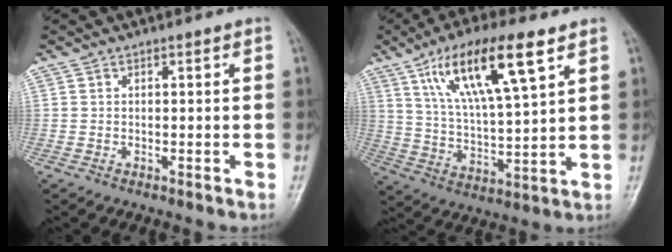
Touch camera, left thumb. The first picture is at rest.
{"total": 16.7, "force": [8.5, 4.3, 13.7], "torque": [-0.240, -0.023, 0.159]}